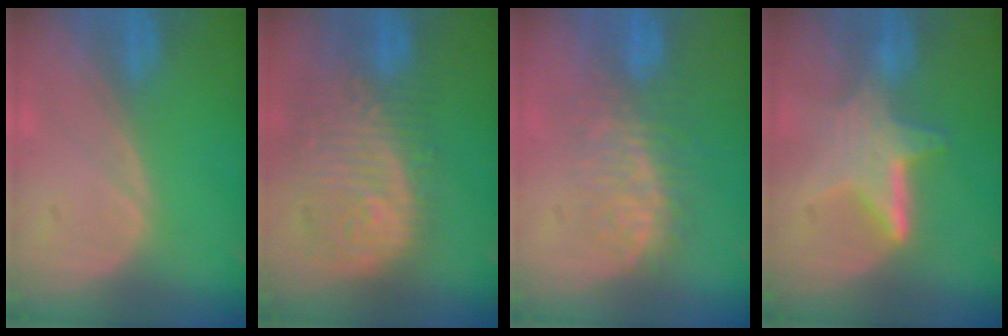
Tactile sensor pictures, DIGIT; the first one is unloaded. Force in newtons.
{"total": 12.0, "press": 10.7, "slide": 5.5}
{"total": 8.1, "press": 7.5, "slide": 2.9}
{"total": 6.5, "press": 5.9, "slide": 2.8}